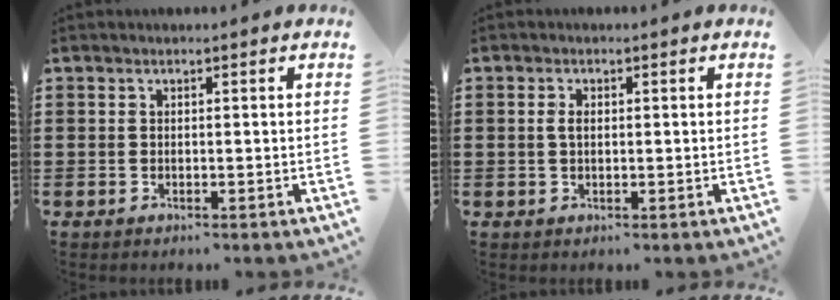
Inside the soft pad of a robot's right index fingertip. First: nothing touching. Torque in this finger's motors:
{"motor_torque": [0.37, -0.41, 0.14, 0.06]}